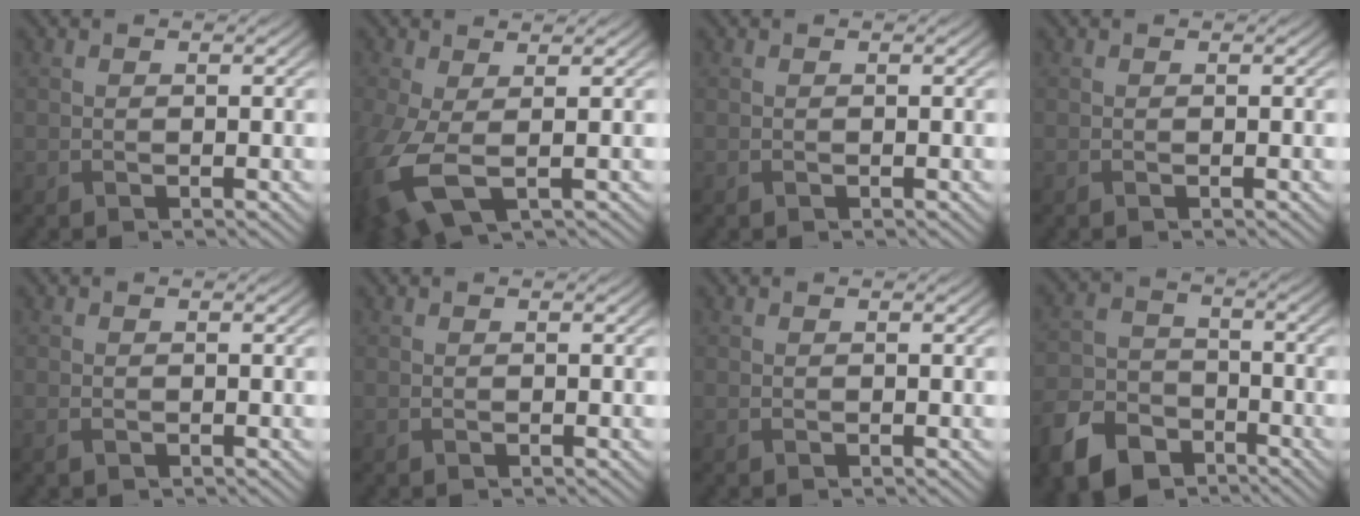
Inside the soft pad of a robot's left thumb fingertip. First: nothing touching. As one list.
[{"total": 8.1, "force": [-1.4, 4.2, 6.8], "torque": [-0.196, -0.030, -0.018]}, {"total": 0.0}, {"total": 0.0}, {"total": 0.7, "force": [-0.4, 0.5, 0.4], "torque": [-0.012, -0.006, -0.006]}, {"total": 0.0}, {"total": 0.0}, {"total": 9.3, "force": [-6.1, 5.6, 4.1], "torque": [-0.102, -0.021, -0.130]}]